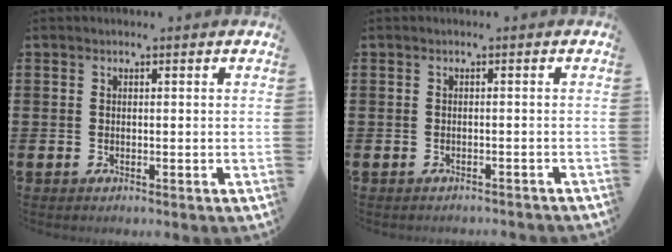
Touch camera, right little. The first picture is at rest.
{"total": 0.7, "force": [-0.7, 0.0, 0.0], "torque": [-0.002, -0.001, -0.015]}